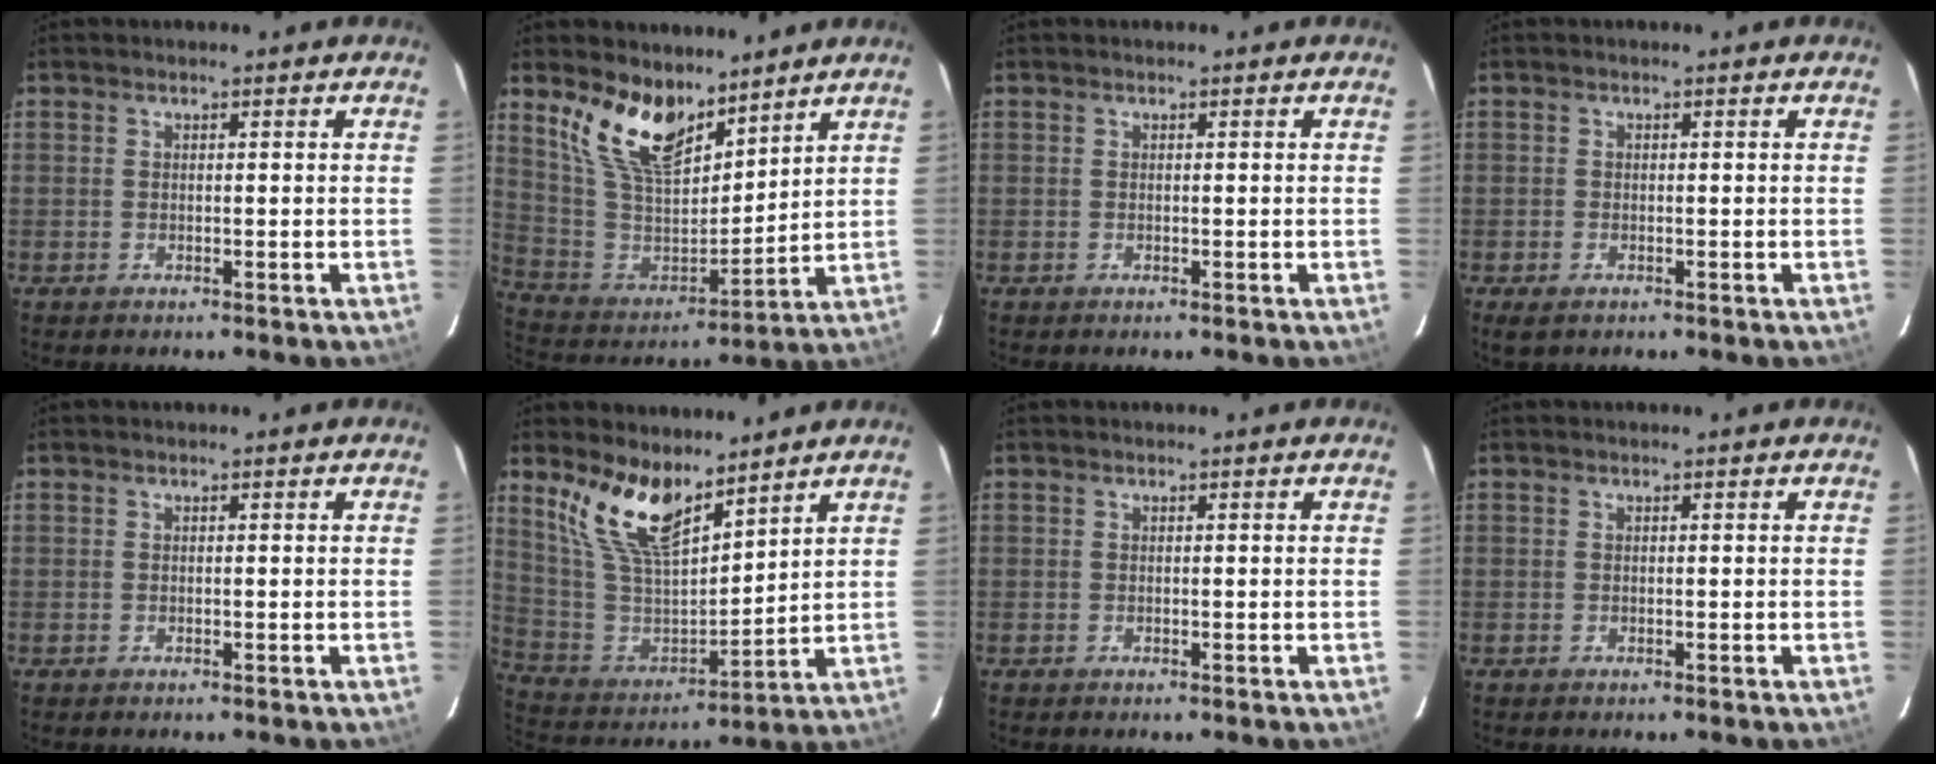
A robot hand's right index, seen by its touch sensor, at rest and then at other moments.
{"total": 16.0, "force": [11.1, 7.4, 8.9], "torque": [-0.184, 0.006, 0.229]}
{"total": 0.0}
{"total": 2.1, "force": [-1.3, 1.2, 1.1], "torque": [-0.022, -0.008, -0.024]}
{"total": 0.0}
{"total": 15.0, "force": [10.5, 5.8, 9.0], "torque": [-0.182, 0.001, 0.222]}
{"total": 0.0}
{"total": 0.0}